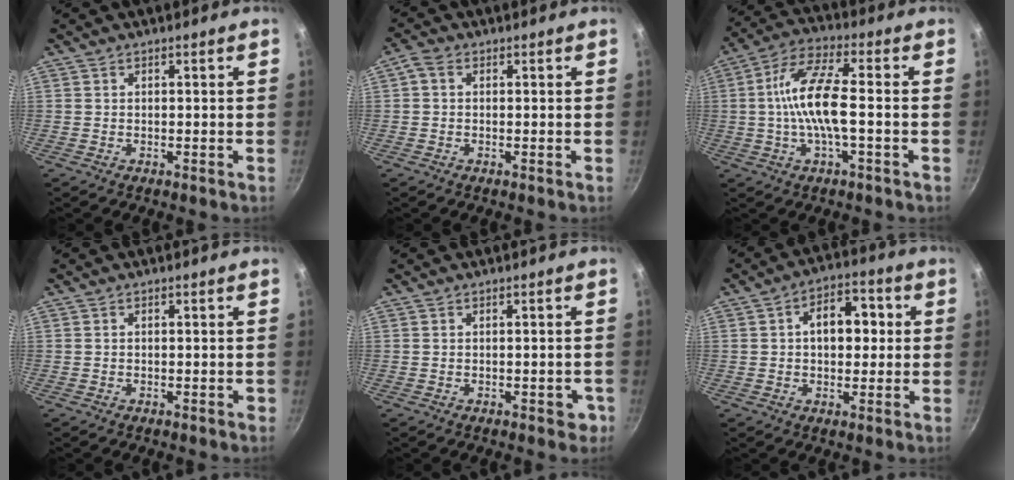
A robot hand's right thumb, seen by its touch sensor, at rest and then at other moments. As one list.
[{"total": 2.3, "force": [0.3, 1.7, 1.6], "torque": [-0.035, 0.010, 0.000]}, {"total": 11.8, "force": [-0.9, 3.5, 11.2], "torque": [-0.223, 0.029, -0.030]}, {"total": 0.6, "force": [-0.4, 0.3, 0.4], "torque": [-0.006, 0.006, -0.005]}, {"total": 2.7, "force": [-1.1, 1.4, 2.1], "torque": [-0.008, 0.010, -0.013]}, {"total": 9.3, "force": [1.1, 6.2, 6.8], "torque": [-0.060, 0.021, 0.005]}]